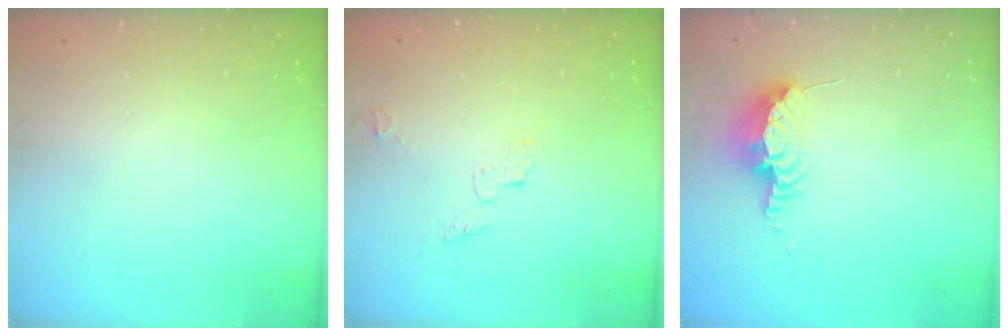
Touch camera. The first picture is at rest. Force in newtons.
{"total": 3.7, "press": 3.7, "slide": 0.4}
{"total": 8.0, "press": 7.9, "slide": 0.9}